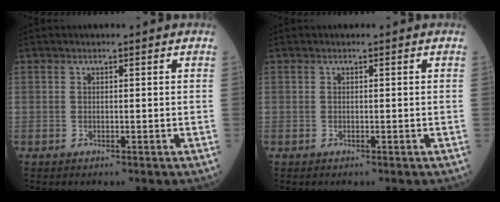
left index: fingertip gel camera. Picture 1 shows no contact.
{"total": 0.0}